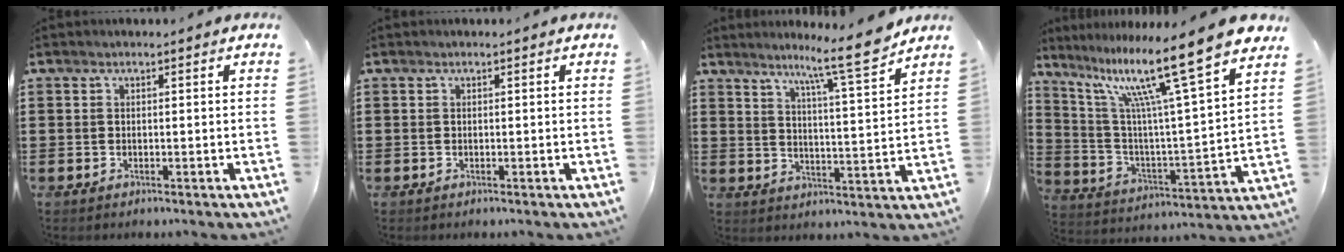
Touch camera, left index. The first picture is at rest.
{"total": 0.0}
{"total": 9.0, "force": [7.2, -0.5, 5.3], "torque": [-0.099, -0.043, 0.116]}
{"total": 15.3, "force": [11.3, 0.6, 10.4], "torque": [-0.218, -0.075, 0.177]}